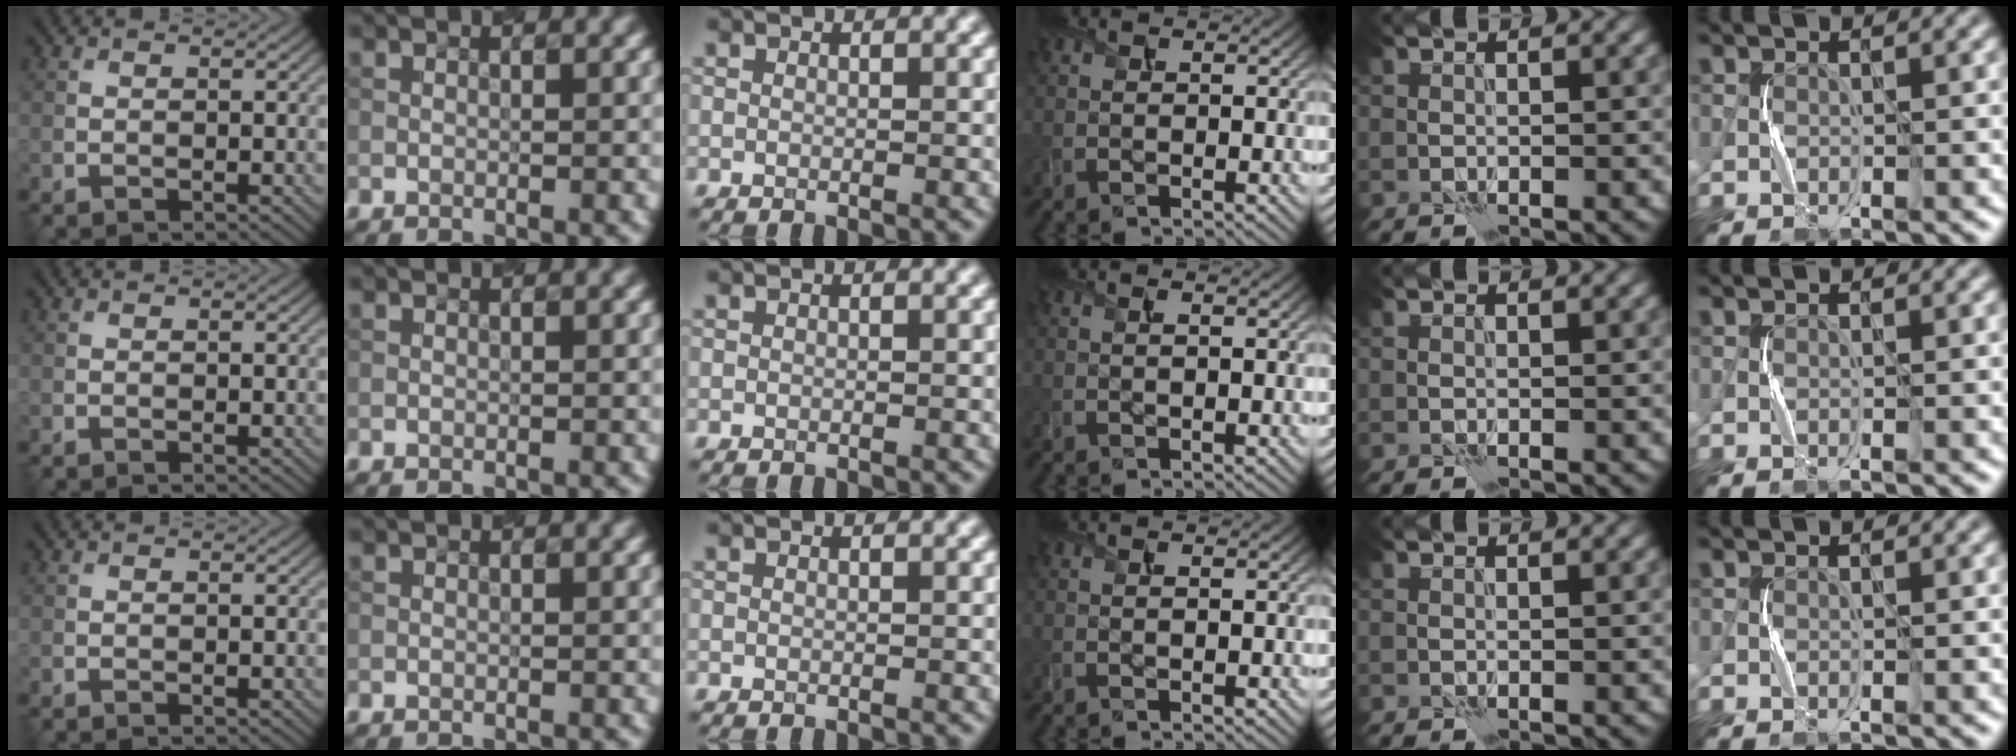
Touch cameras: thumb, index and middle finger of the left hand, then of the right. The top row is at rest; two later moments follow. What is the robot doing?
{"motion": "squeeze", "object": "paper clamp"}